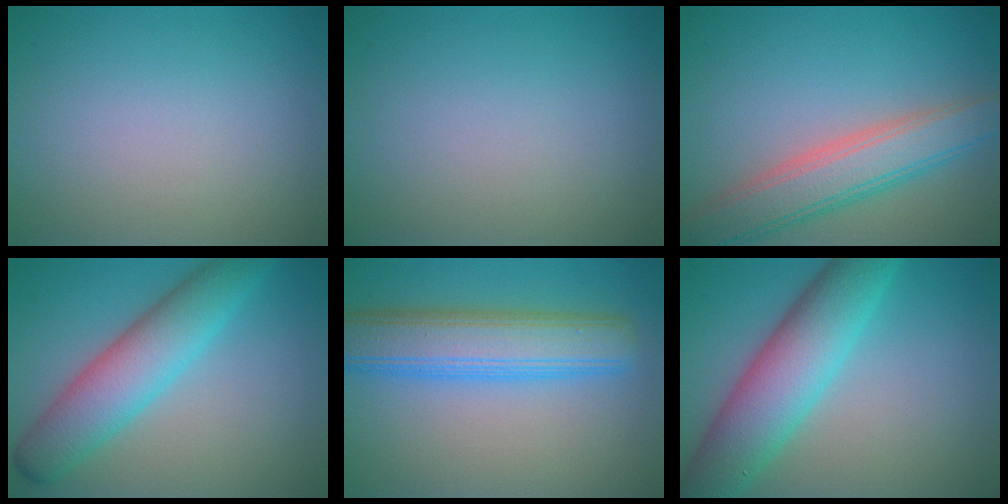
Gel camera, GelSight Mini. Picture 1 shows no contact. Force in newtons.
{"total": 0.0}
{"total": 6.0, "press": 6.0, "slide": 0.4}
{"total": 6.4, "press": 6.4, "slide": 0.2}
{"total": 7.3, "press": 7.3, "slide": 0.2}
{"total": 8.3, "press": 8.3, "slide": 0.2}